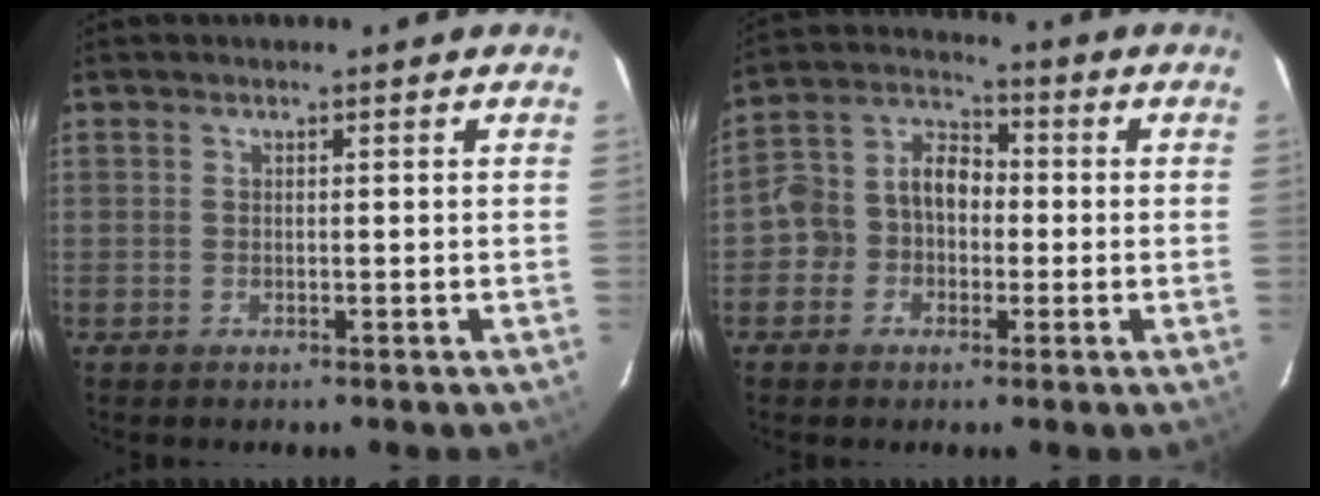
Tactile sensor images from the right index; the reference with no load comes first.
{"total": 8.2, "force": [-2.1, 7.1, 3.6], "torque": [-0.077, 0.033, -0.046]}